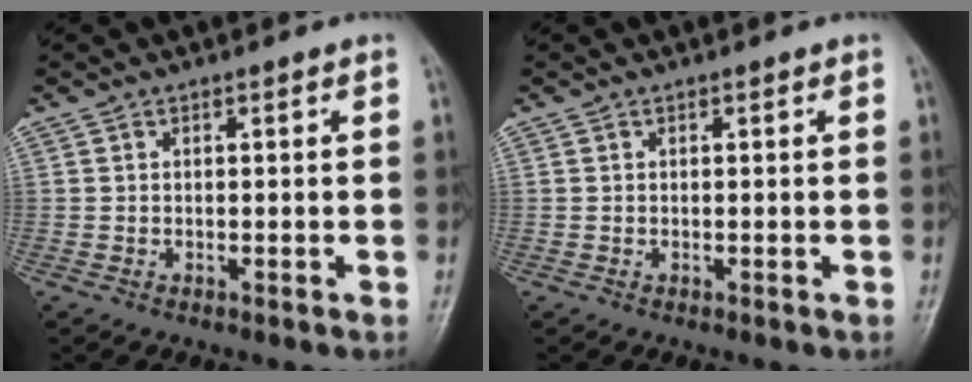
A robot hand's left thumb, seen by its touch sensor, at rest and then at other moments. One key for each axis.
{"total": 0.0}